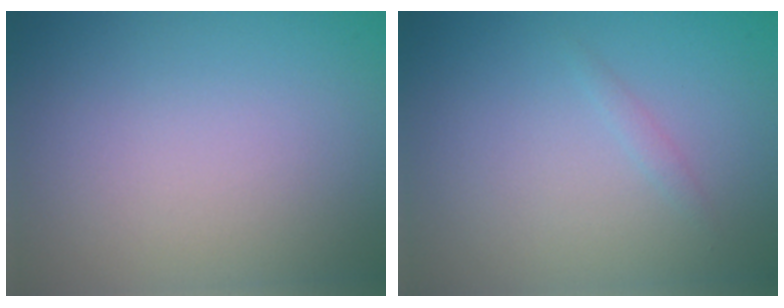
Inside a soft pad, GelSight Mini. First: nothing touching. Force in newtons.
{"total": 0.7, "press": 0.7, "slide": 0.0}